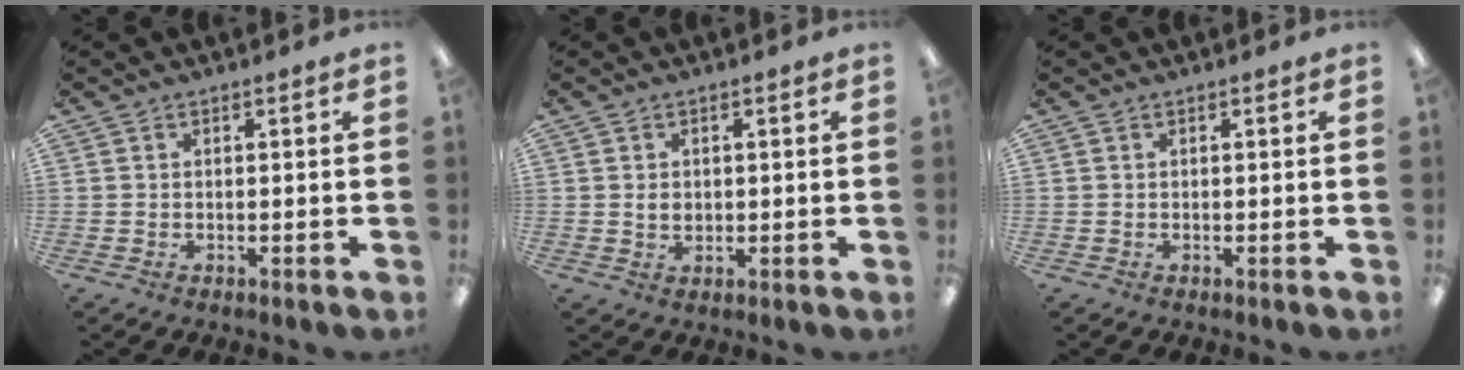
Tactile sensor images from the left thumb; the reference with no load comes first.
{"total": 2.0, "force": [0.4, 1.6, 1.1], "torque": [-0.015, 0.001, 0.005]}
{"total": 0.0}